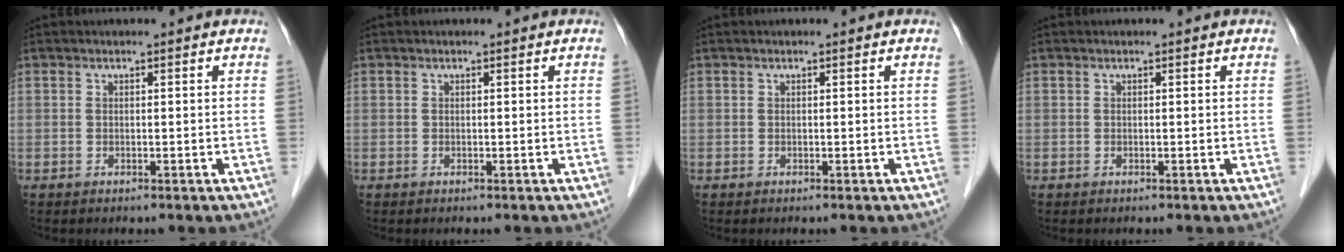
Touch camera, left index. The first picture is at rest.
{"total": 0.0}
{"total": 0.0}
{"total": 0.0}